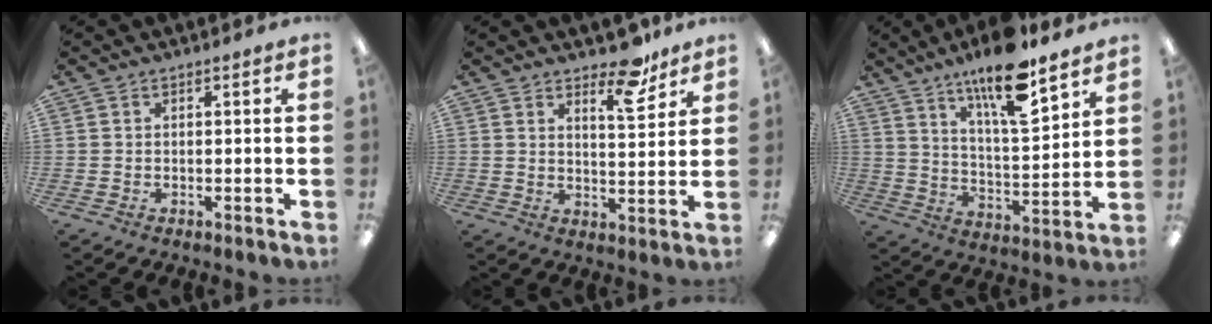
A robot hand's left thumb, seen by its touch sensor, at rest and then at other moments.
{"total": 10.0, "force": [7.2, 3.8, 5.6], "torque": [-0.057, -0.047, 0.119]}
{"total": 15.8, "force": [11.7, 3.9, 9.9], "torque": [-0.166, -0.069, 0.193]}